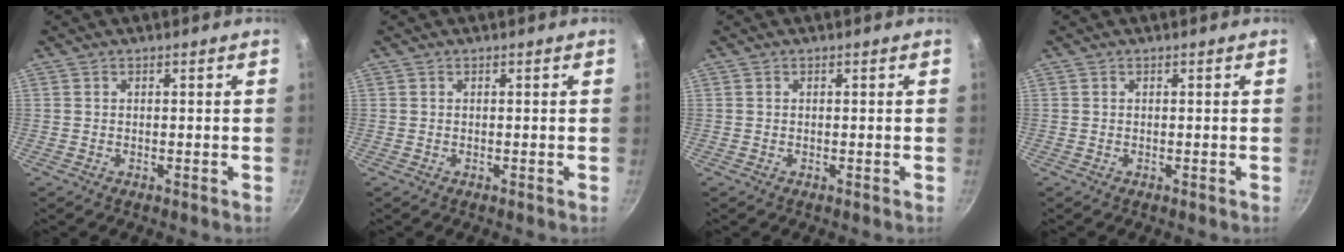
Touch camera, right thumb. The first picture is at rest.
{"total": 0.0}
{"total": 0.0}
{"total": 0.0}